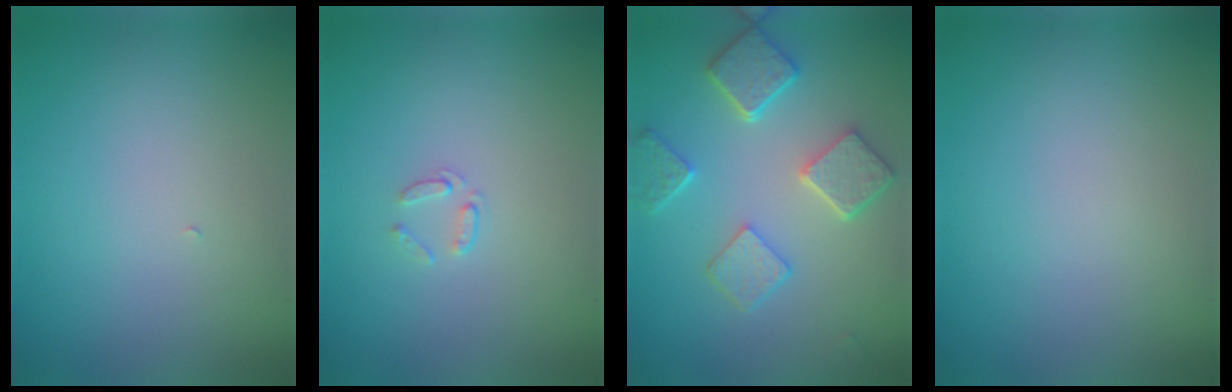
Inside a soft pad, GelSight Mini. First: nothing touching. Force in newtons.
{"total": 0.7, "press": 0.5, "slide": 0.5}
{"total": 5.5, "press": 4.3, "slide": 3.3}
{"total": 0.0}